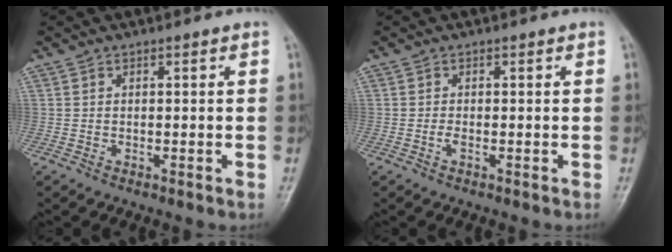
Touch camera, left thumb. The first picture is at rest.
{"total": 0.8, "force": [-0.1, 0.3, 0.8], "torque": [-0.015, 0.001, -0.001]}